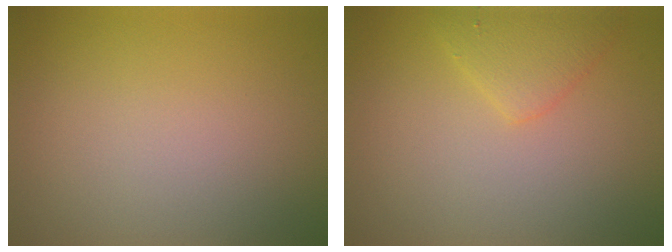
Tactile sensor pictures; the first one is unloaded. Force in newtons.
{"total": 2.2, "press": 2.2, "slide": 0.2}